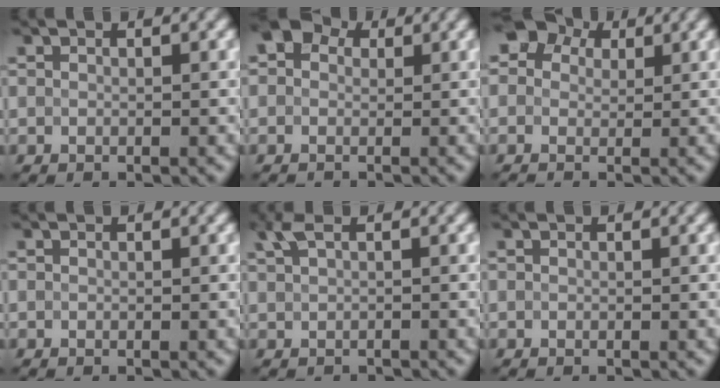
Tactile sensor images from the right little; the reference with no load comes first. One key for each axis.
{"total": 4.0, "fx": 0.7, "fy": 3.6, "fz": 1.6, "tx": -0.014, "ty": 0.021, "tz": -0.019}
{"total": 6.6, "fx": 1.5, "fy": 5.7, "fz": 3.1, "tx": -0.072, "ty": 0.026, "tz": -0.008}
{"total": 0.0}
{"total": 1.3, "fx": 0.6, "fy": 0.4, "fz": 1.0, "tx": -0.024, "ty": 0.000, "tz": 0.012}
{"total": 0.0}